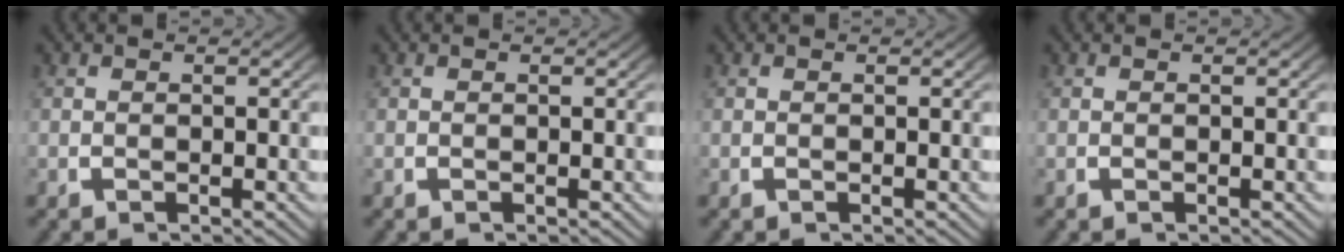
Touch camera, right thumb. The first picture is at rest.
{"total": 0.0}
{"total": 0.0}
{"total": 0.0}